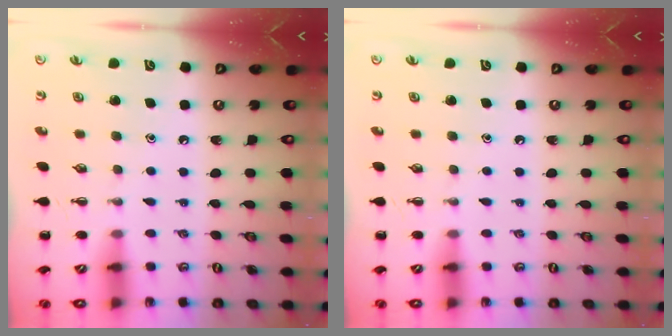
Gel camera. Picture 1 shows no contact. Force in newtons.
{"total": 0.0}